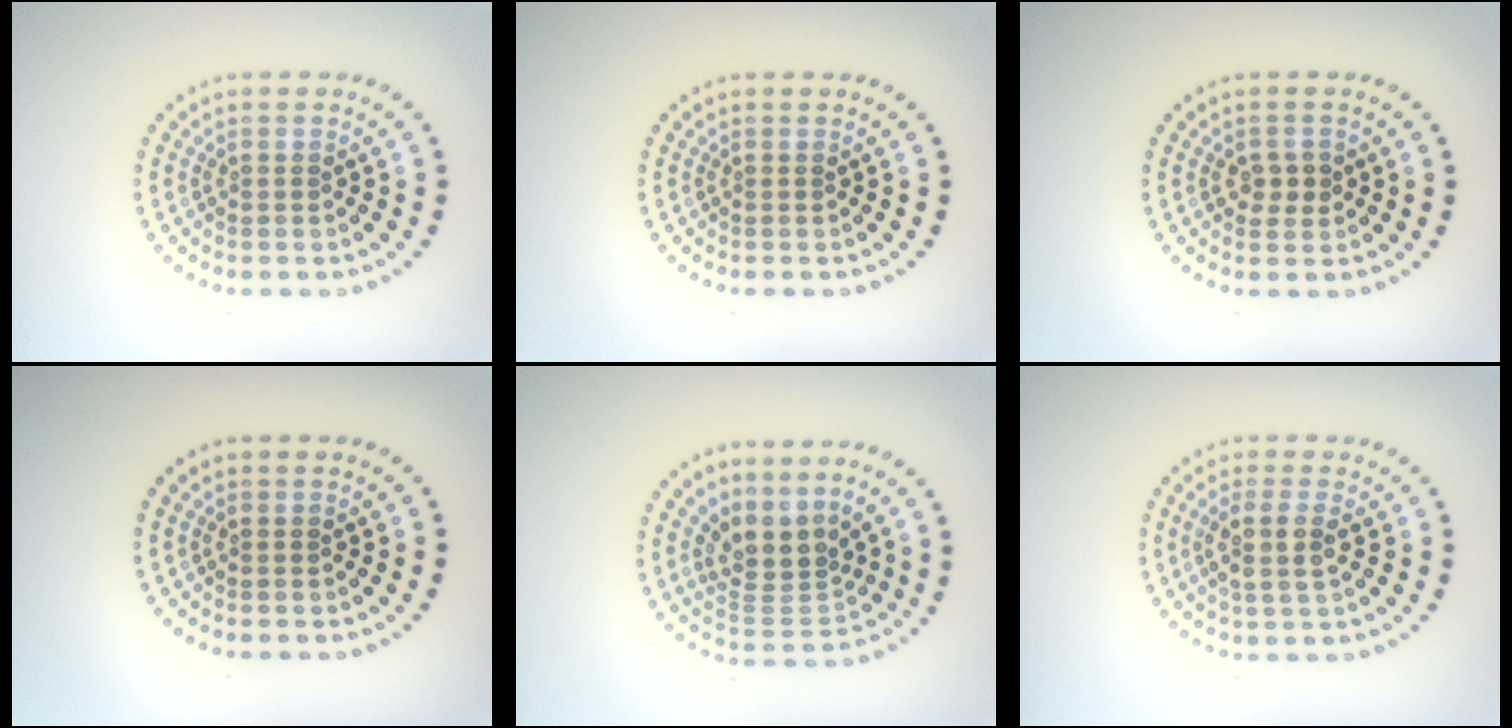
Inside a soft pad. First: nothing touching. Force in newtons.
{"total": 0.0}
{"total": 1.9, "press": 1.9, "slide": 0.1}
{"total": 0.0}
{"total": 3.4, "press": 2.4, "slide": 2.5}
{"total": 2.6, "press": 2.2, "slide": 1.4}